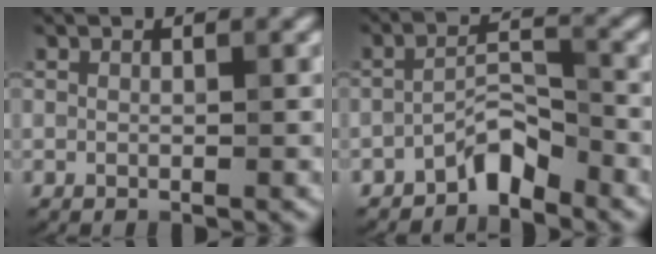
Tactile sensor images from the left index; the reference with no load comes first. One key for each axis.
{"total": 3.0, "fx": -2.4, "fy": 0.8, "fz": 1.5, "tx": -0.022, "ty": 0.019, "tz": -0.047}